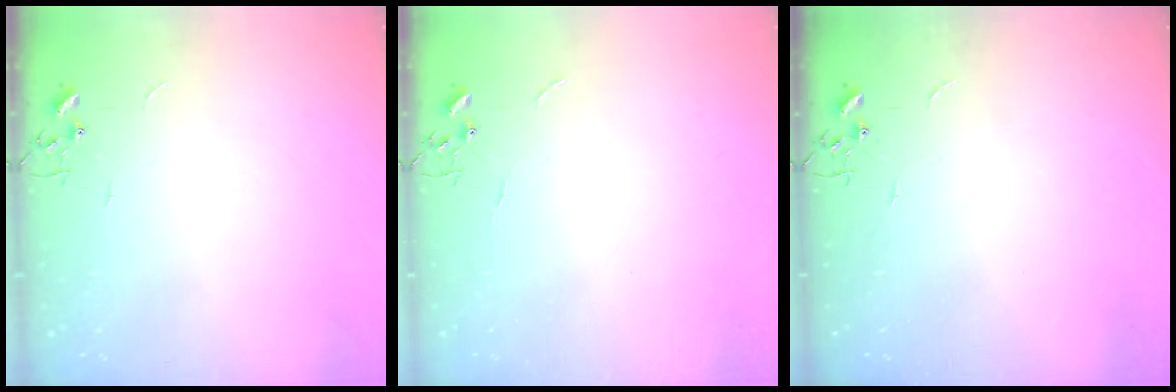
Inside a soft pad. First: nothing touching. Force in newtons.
{"total": 0.0}
{"total": 0.0}